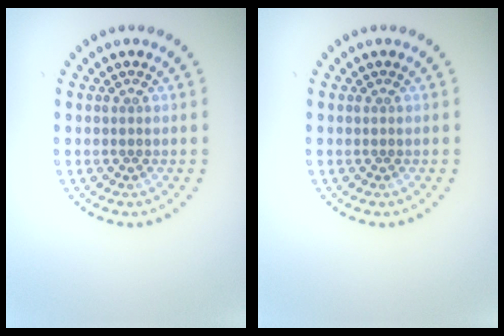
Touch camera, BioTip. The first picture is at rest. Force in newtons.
{"total": 0.0}